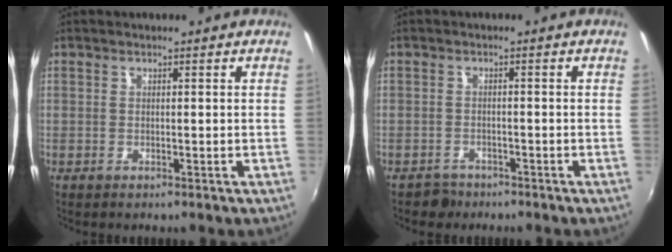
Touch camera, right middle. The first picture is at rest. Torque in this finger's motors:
{"motor_torque": [-0.36, -0.08, -0.04, -0.01]}